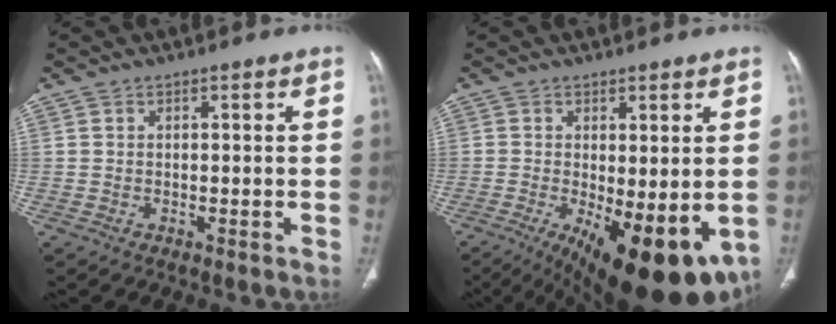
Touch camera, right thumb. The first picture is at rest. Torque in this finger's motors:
{"motor_torque": [-0.03, 1.23, 0.95, 0.48, 0.43]}